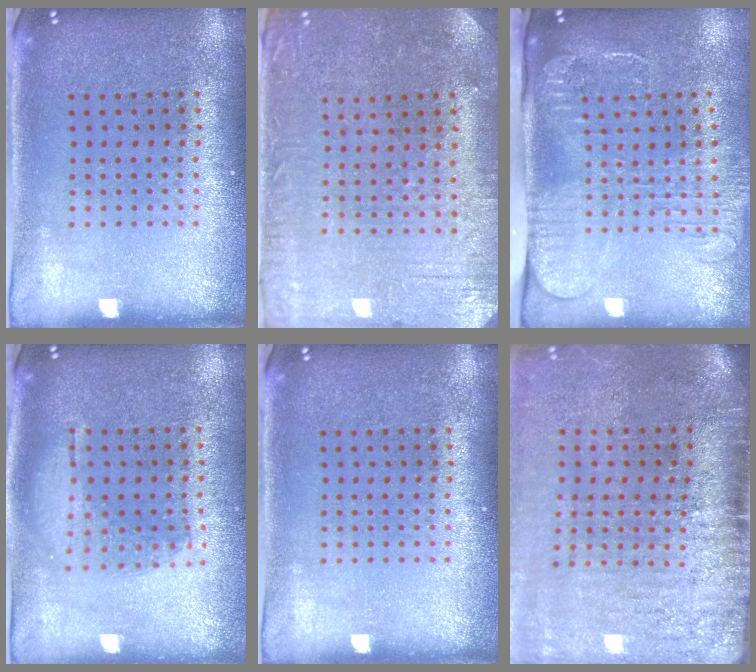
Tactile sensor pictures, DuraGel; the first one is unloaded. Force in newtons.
{"total": 0.7, "press": 0.6, "slide": 0.4}
{"total": 2.7, "press": 2.0, "slide": 1.7}
{"total": 1.2, "press": 1.1, "slide": 0.5}
{"total": 0.0}
{"total": 4.6, "press": 3.8, "slide": 2.7}